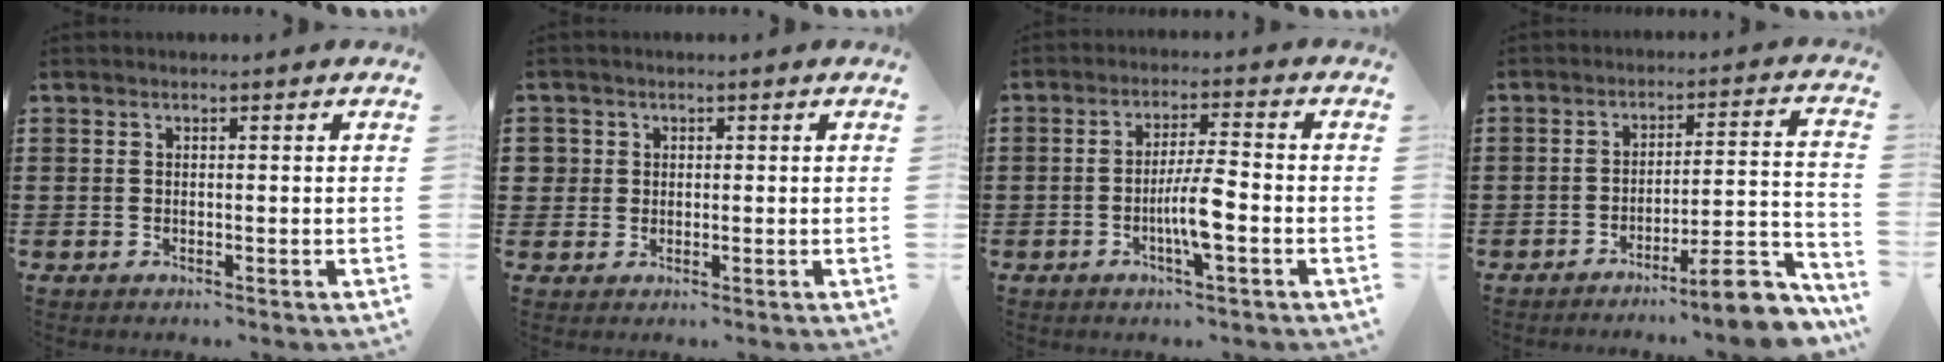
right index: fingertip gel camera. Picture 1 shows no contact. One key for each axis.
{"total": 2.0, "fx": 0.5, "fy": 1.9, "fz": 0.4, "tx": -0.016, "ty": 0.010, "tz": 0.008}
{"total": 6.0, "fx": -1.9, "fy": 0.7, "fz": 5.7, "tx": -0.109, "ty": -0.005, "tz": -0.039}
{"total": 9.1, "fx": -7.0, "fy": 0.9, "fz": 5.7, "tx": -0.082, "ty": 0.013, "tz": -0.126}